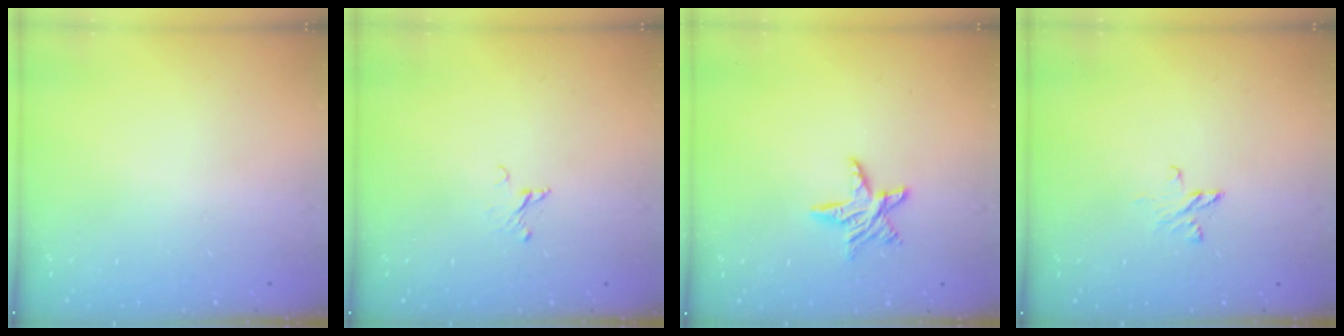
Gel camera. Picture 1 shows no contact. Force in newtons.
{"total": 2.2, "press": 2.2, "slide": 0.1}
{"total": 6.7, "press": 6.7, "slide": 0.3}
{"total": 3.5, "press": 3.5, "slide": 0.3}